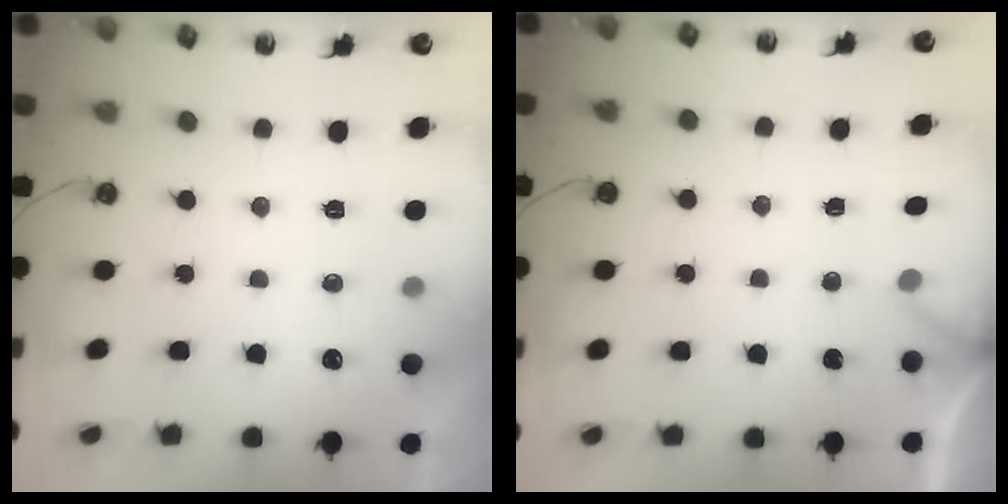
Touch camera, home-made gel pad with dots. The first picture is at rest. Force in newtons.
{"total": 2.5, "press": 2.5, "slide": 0.2}